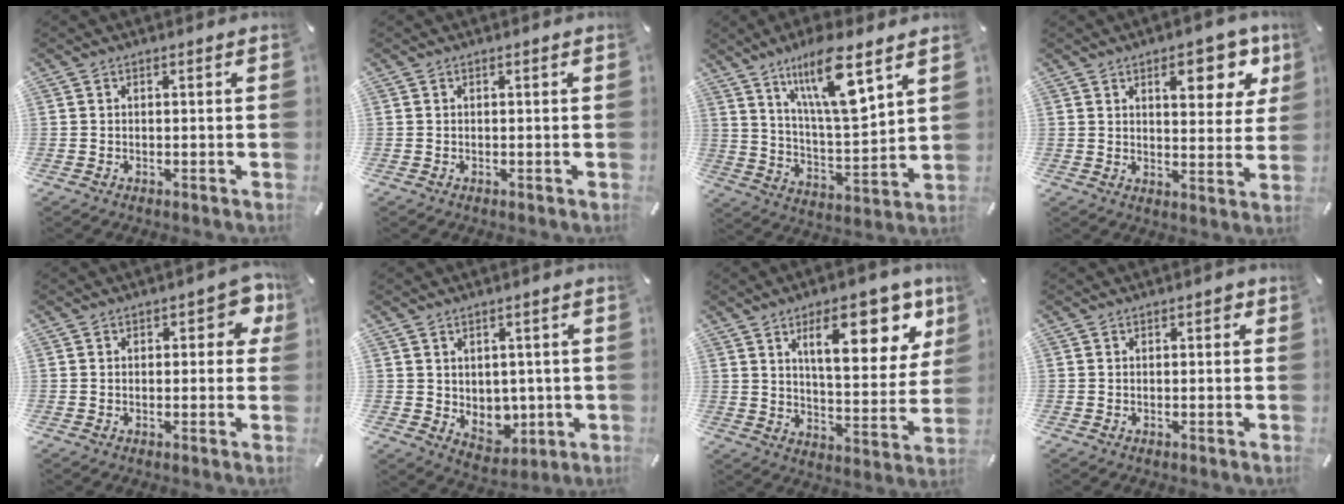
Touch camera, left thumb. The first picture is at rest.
{"total": 0.0}
{"total": 16.5, "force": [10.4, 4.6, 11.9], "torque": [-0.213, -0.044, 0.173]}
{"total": 11.8, "force": [6.1, 5.6, 8.5], "torque": [-0.096, -0.023, 0.096]}
{"total": 5.6, "force": [1.8, 2.9, 4.4], "torque": [-0.043, -0.004, 0.021]}
{"total": 5.7, "force": [1.5, 5.2, 1.7], "torque": [-0.009, -0.018, 0.032]}
{"total": 18.9, "force": [9.7, 7.9, 14.1], "torque": [-0.202, -0.036, 0.151]}
{"total": 1.2, "force": [0.4, 0.7, 0.9], "torque": [-0.009, 0.002, 0.003]}